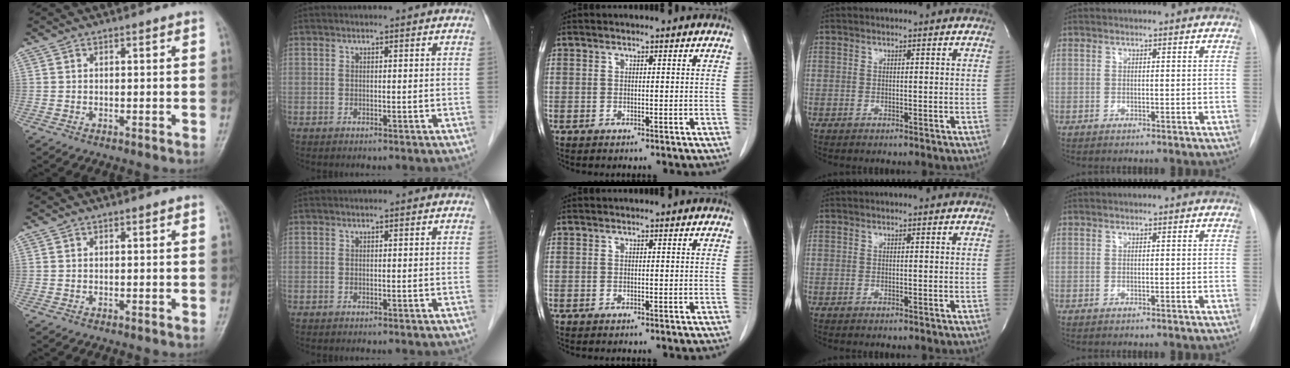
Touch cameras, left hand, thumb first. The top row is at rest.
{}